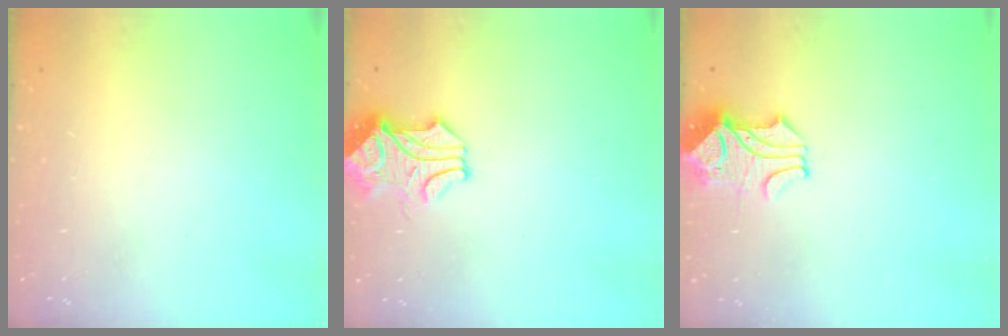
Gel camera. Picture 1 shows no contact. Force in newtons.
{"total": 0.6, "press": 0.6, "slide": 0.2}
{"total": 1.7, "press": 1.4, "slide": 1.0}